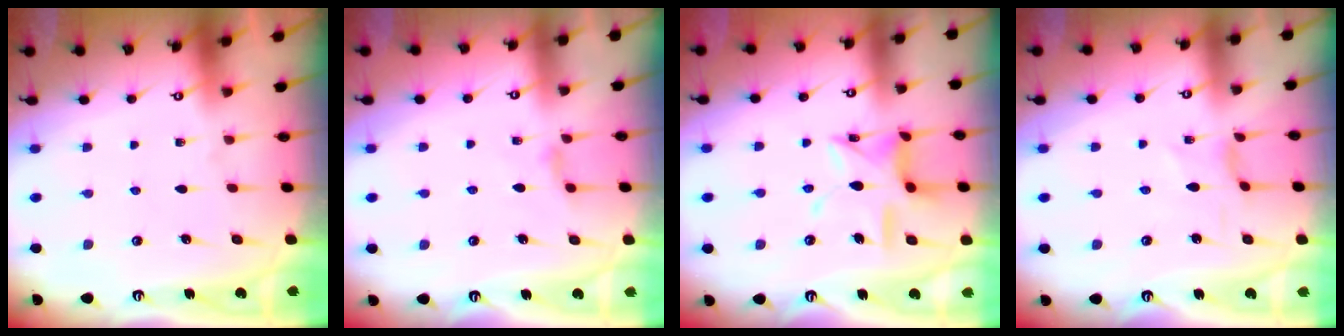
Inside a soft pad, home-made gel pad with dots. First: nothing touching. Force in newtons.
{"total": 2.4, "press": 2.4, "slide": 0.4}
{"total": 12.8, "press": 12.7, "slide": 1.0}
{"total": 2.2, "press": 2.2, "slide": 0.2}